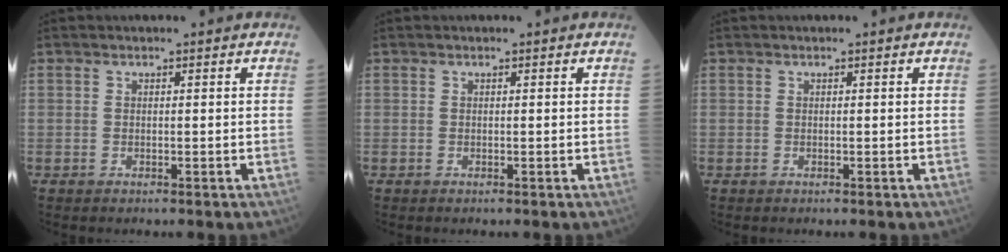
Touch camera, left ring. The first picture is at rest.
{"total": 0.0}
{"total": 0.0}